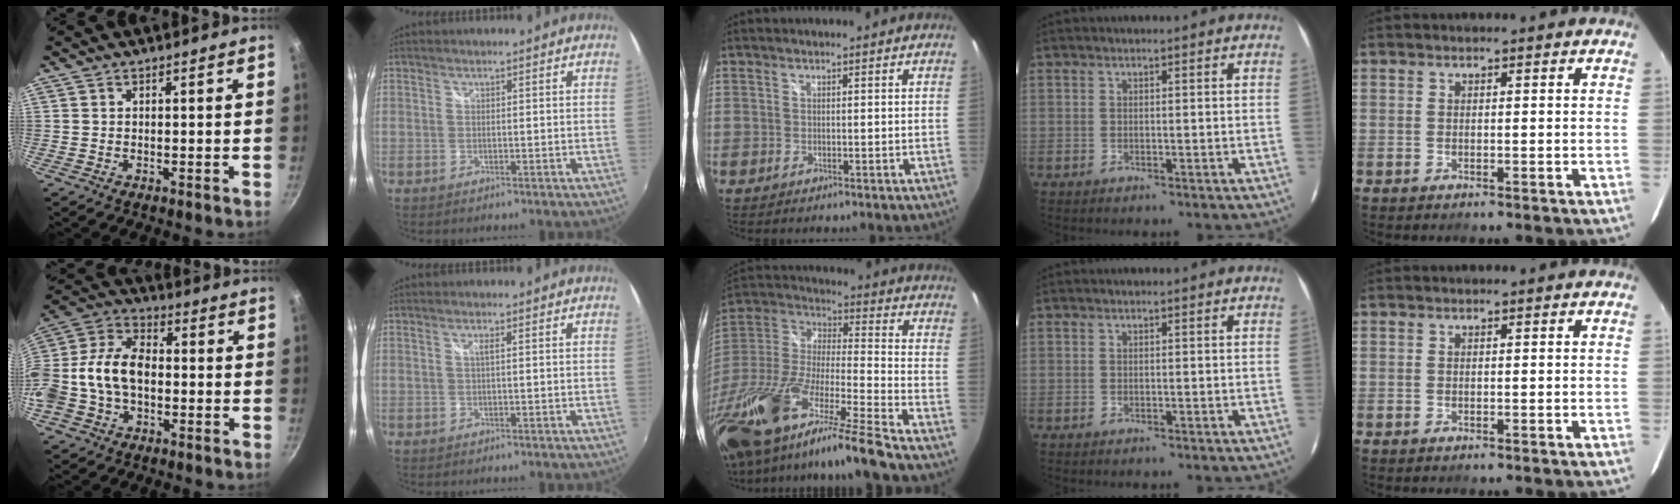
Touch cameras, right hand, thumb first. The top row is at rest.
{"thumb": {"total": 15.7, "force": [-2.0, 10.7, 11.3], "torque": [-0.205, 0.049, -0.049]}, "index": {"total": 0.9, "force": [0.0, -0.2, 0.9], "torque": [-0.016, 0.001, -0.001]}, "middle": {"total": 28.6, "force": [-20.0, 1.9, 20.2], "torque": [-0.353, -0.068, -0.360]}}